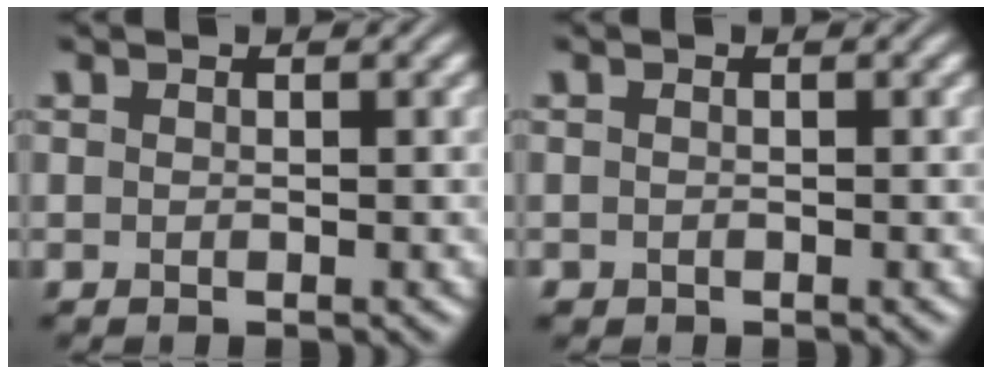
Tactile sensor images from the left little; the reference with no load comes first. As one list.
[{"total": 0.0}]